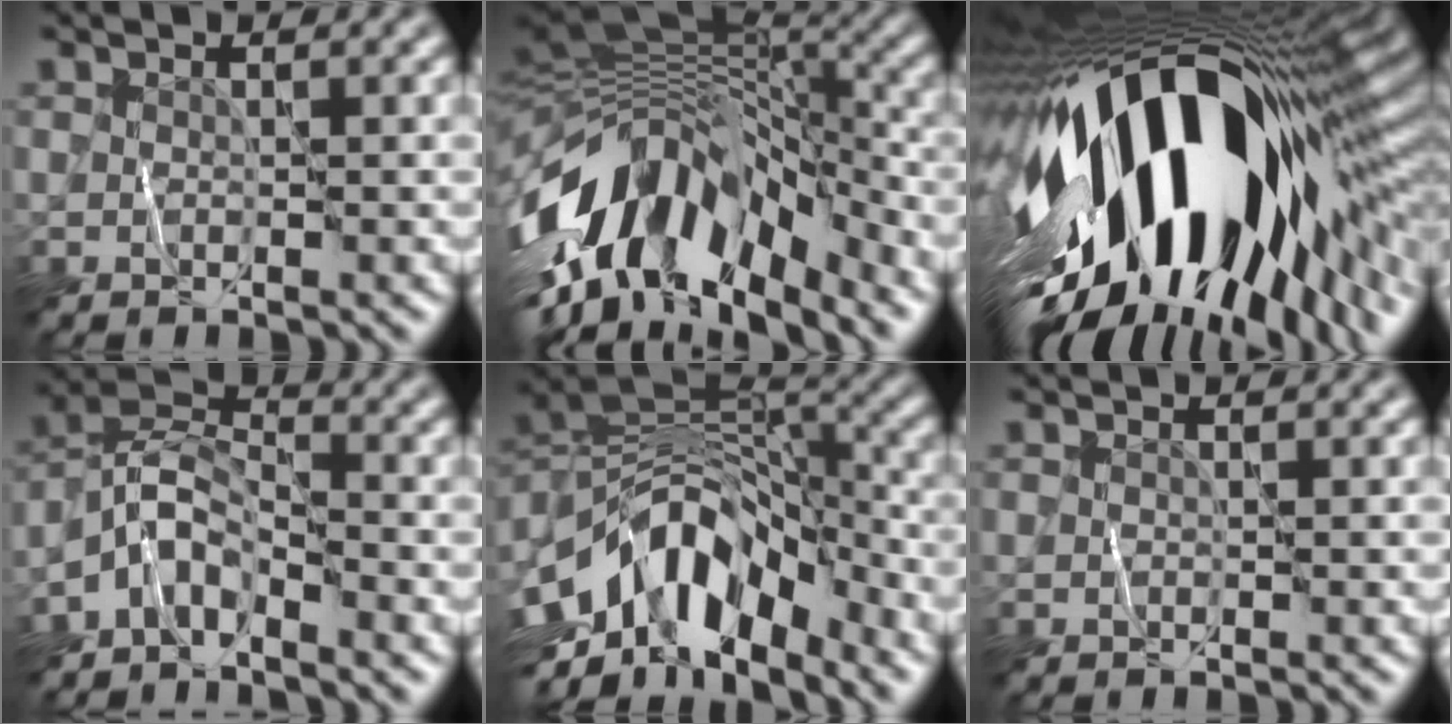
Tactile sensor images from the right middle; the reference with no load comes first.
{"total": 14.6, "force": [-4.9, 7.3, 11.6], "torque": [-0.202, 0.014, -0.086]}
{"total": 20.0, "force": [-2.9, 9.2, 17.5], "torque": [-0.313, -0.049, -0.040]}
{"total": 3.9, "force": [-2.8, 1.8, 2.1], "torque": [-0.034, 0.010, -0.067]}
{"total": 11.9, "force": [-5.1, 6.1, 8.9], "torque": [-0.143, 0.016, -0.101]}
{"total": 0.0}